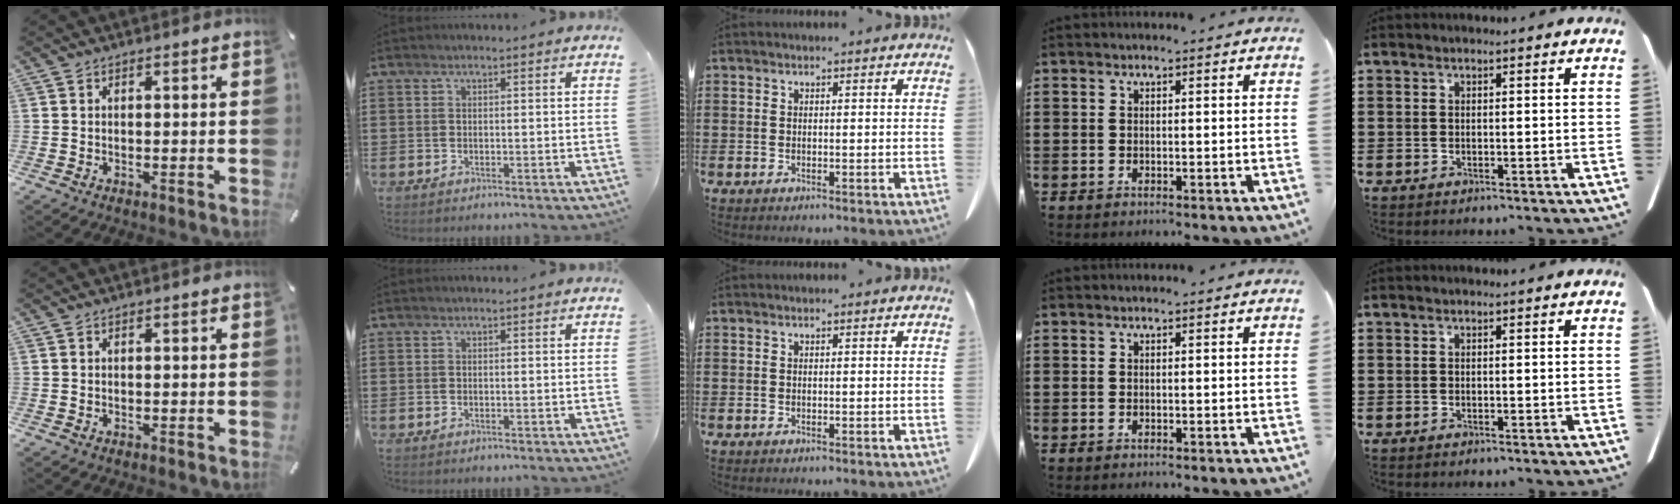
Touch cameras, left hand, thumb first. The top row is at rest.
{}